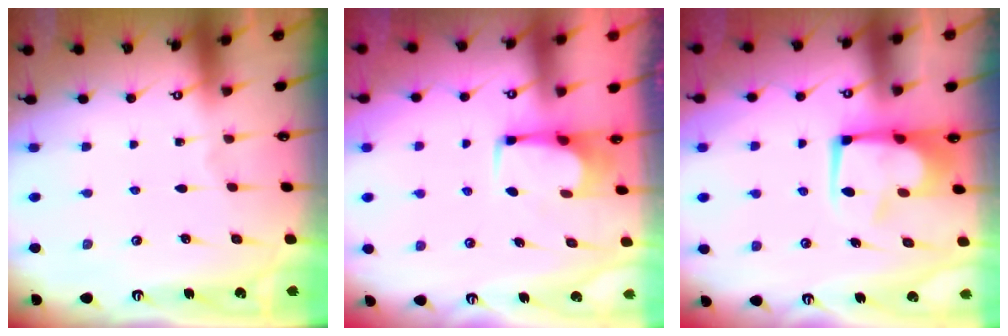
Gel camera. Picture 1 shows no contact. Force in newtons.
{"total": 2.5, "press": 2.4, "slide": 0.4}
{"total": 3.3, "press": 3.2, "slide": 0.8}